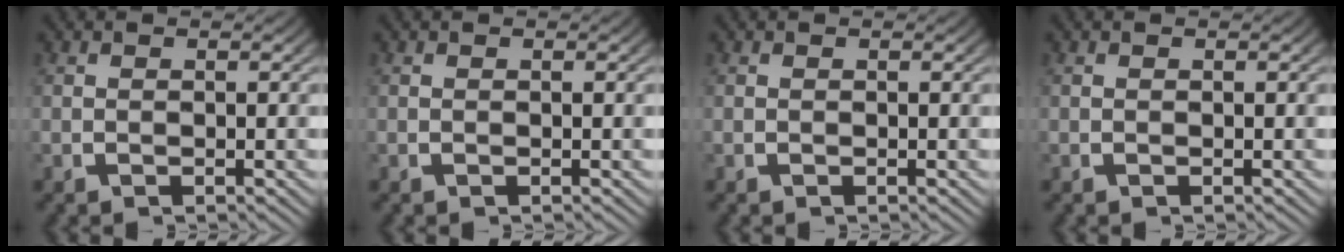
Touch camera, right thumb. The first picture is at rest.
{"total": 0.0}
{"total": 0.0}
{"total": 0.0}